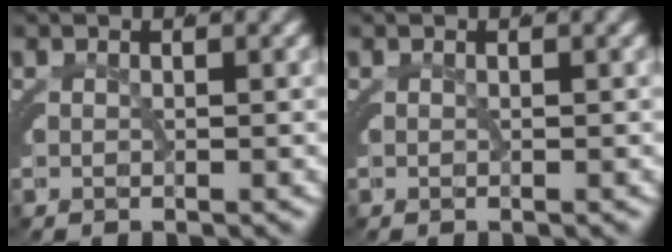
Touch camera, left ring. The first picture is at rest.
{"total": 0.0}